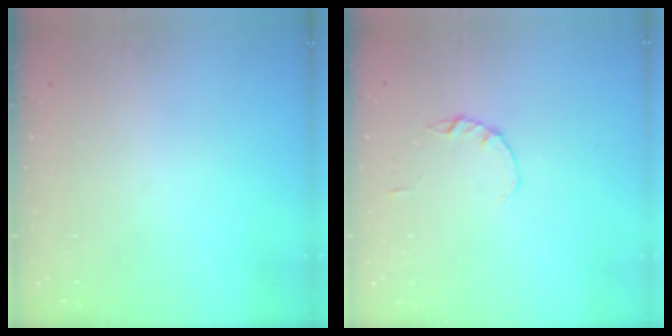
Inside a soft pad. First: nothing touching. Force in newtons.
{"total": 1.4, "press": 1.3, "slide": 0.3}